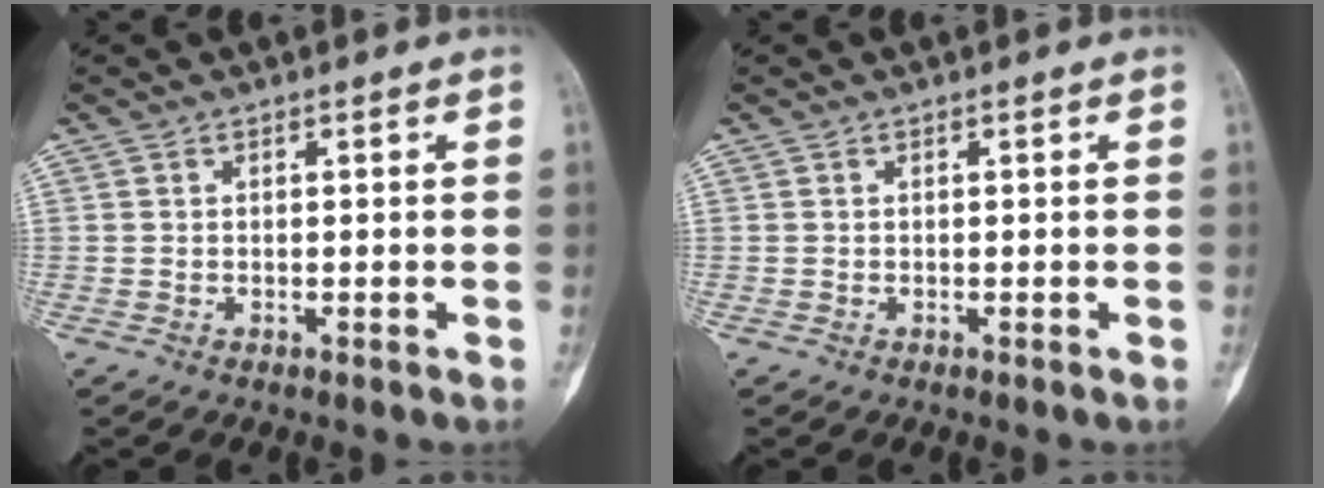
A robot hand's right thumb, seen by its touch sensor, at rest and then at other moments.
{"total": 0.0}